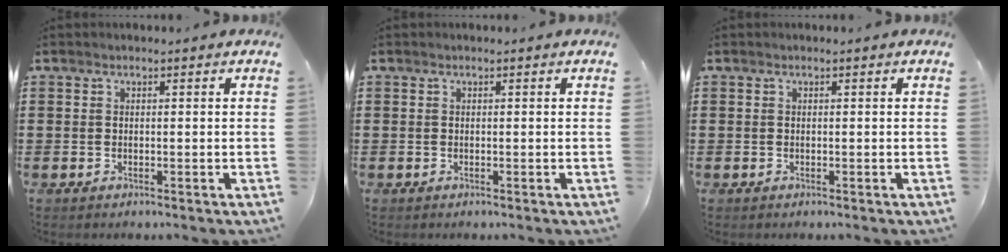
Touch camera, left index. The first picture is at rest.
{"total": 0.0}
{"total": 0.0}